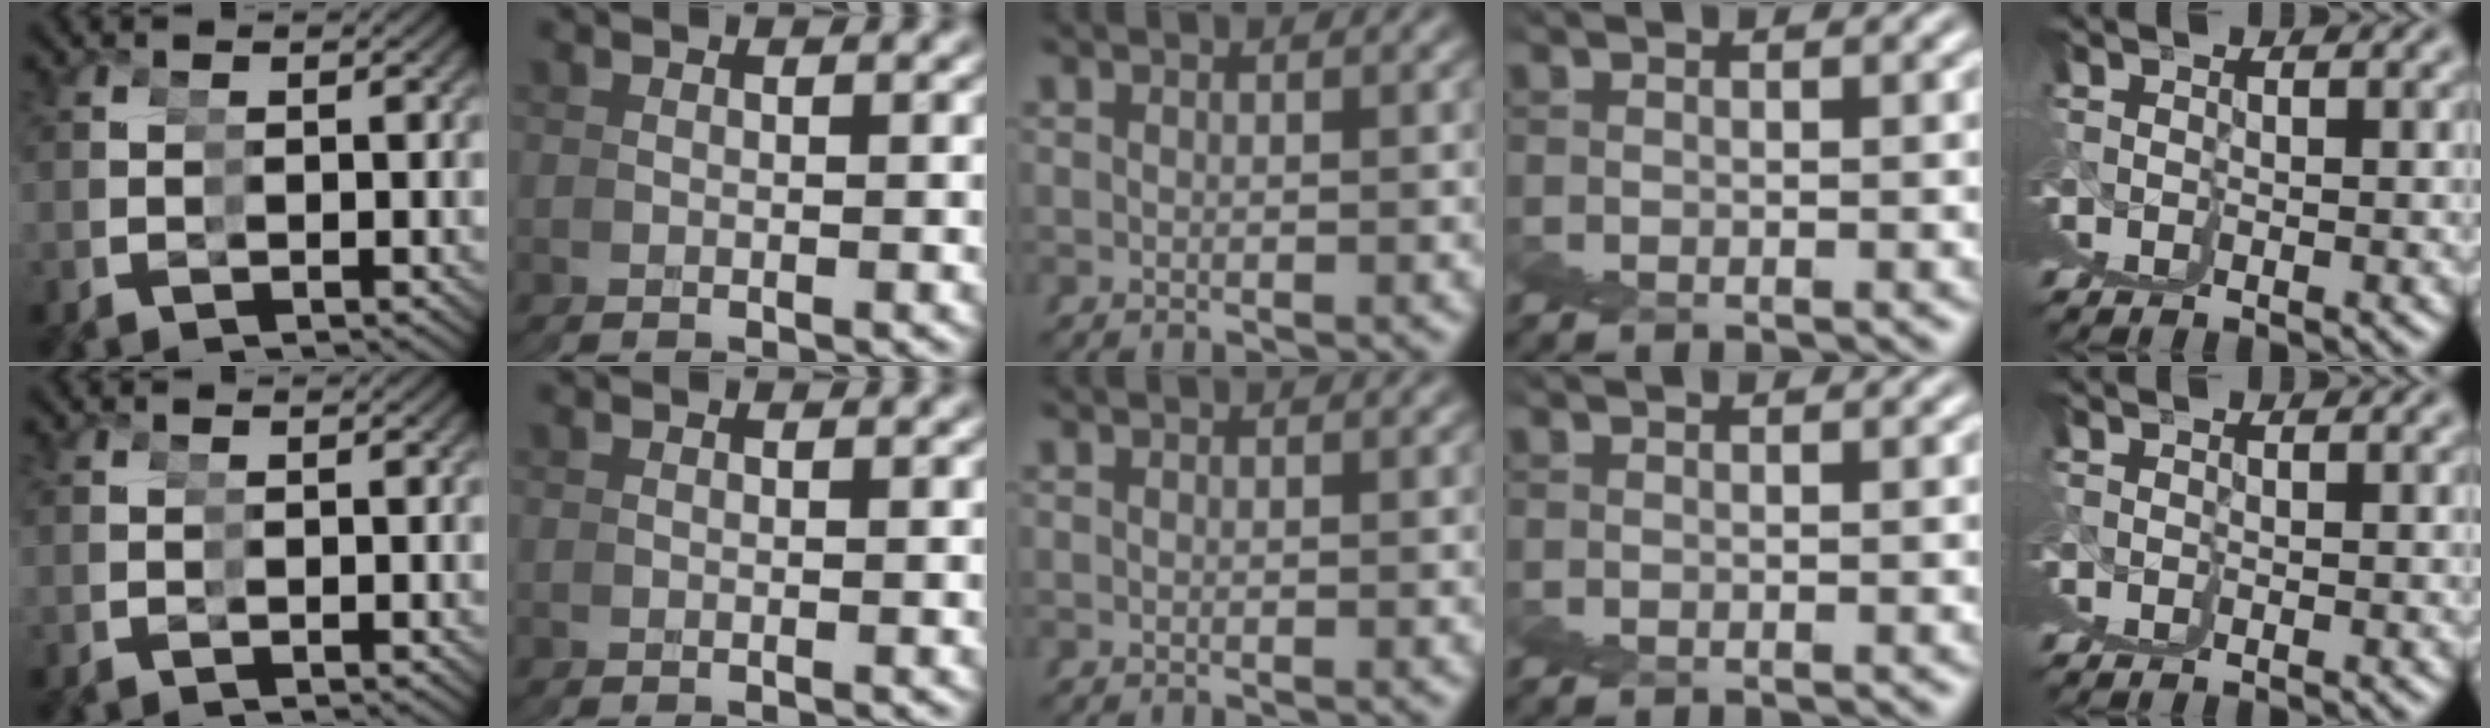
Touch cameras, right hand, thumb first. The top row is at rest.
{}